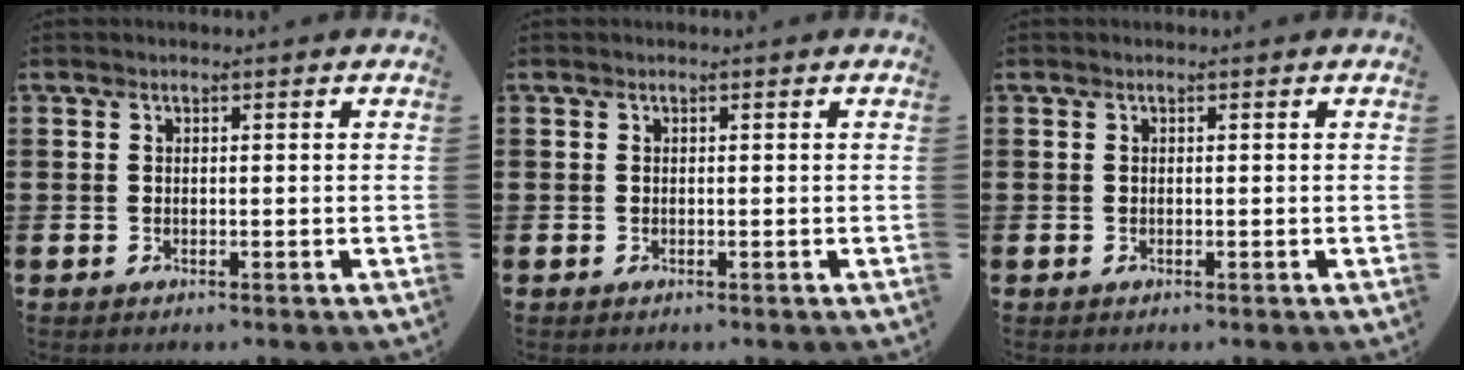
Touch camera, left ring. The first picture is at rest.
{"total": 0.0}
{"total": 0.0}